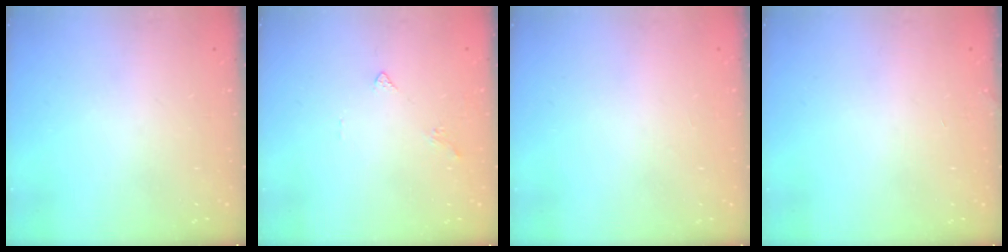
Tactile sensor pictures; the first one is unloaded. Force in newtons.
{"total": 2.0, "press": 1.9, "slide": 0.6}
{"total": 1.7, "press": 1.7, "slide": 0.1}
{"total": 1.7, "press": 1.7, "slide": 0.1}